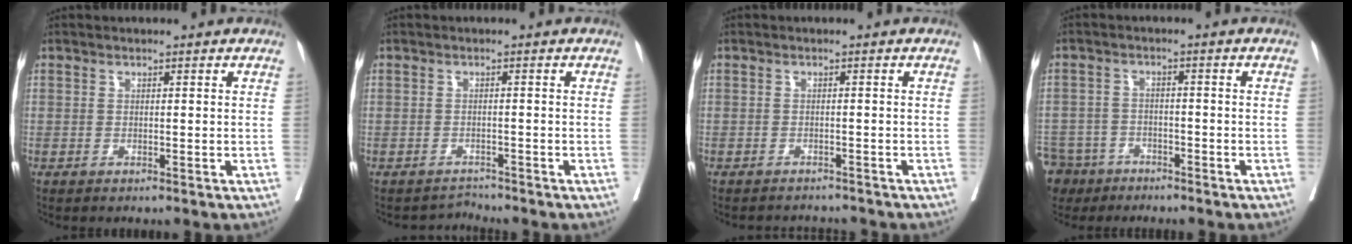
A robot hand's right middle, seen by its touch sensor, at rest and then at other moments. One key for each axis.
{"total": 1.8, "fx": -1.4, "fy": -0.1, "fz": -1.1, "tx": 0.022, "ty": -0.008, "tz": -0.023}
{"total": 4.0, "fx": -4.0, "fy": 0.7, "fz": 0.1, "tx": 0.006, "ty": -0.006, "tz": -0.053}
{"total": 10.5, "fx": -7.5, "fy": 6.9, "fz": 2.4, "tx": -0.080, "ty": -0.007, "tz": -0.126}